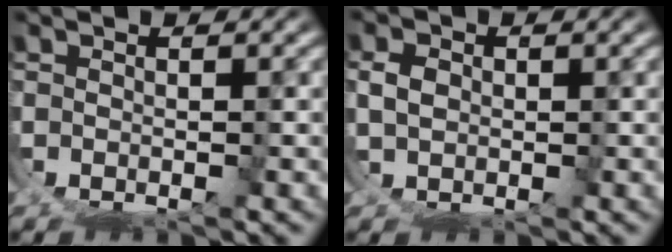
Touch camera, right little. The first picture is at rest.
{"total": 1.1, "force": [0.6, 0.0, 0.9], "torque": [-0.016, -0.004, 0.021]}